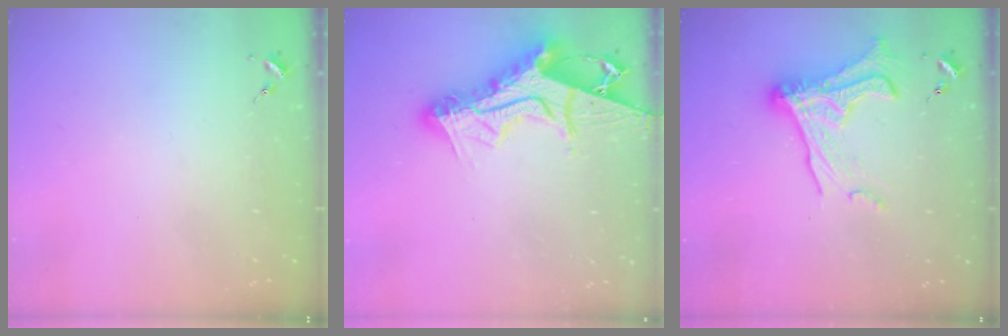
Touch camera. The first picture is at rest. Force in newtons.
{"total": 19.7, "press": 19.6, "slide": 1.6}
{"total": 17.5, "press": 17.4, "slide": 1.6}